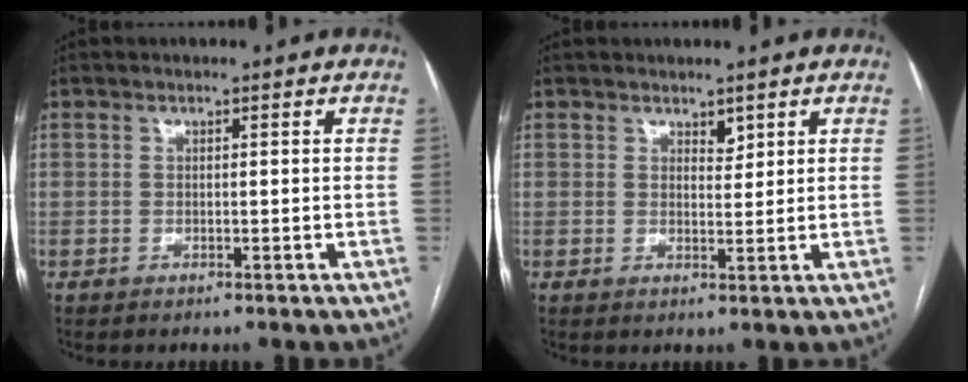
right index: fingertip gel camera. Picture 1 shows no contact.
{"total": 1.8, "force": [1.3, 0.9, 0.9], "torque": [-0.012, -0.002, 0.022]}